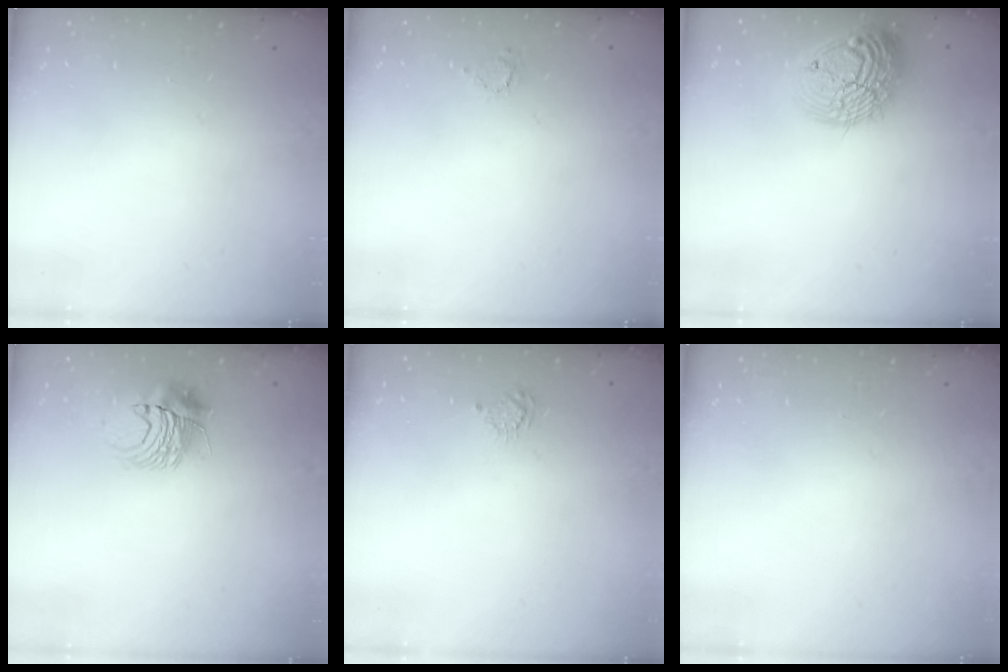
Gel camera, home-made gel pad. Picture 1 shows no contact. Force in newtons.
{"total": 2.5, "press": 2.5, "slide": 0.3}
{"total": 20.6, "press": 20.5, "slide": 1.8}
{"total": 9.0, "press": 8.9, "slide": 0.9}
{"total": 3.8, "press": 3.7, "slide": 0.4}
{"total": 0.0}